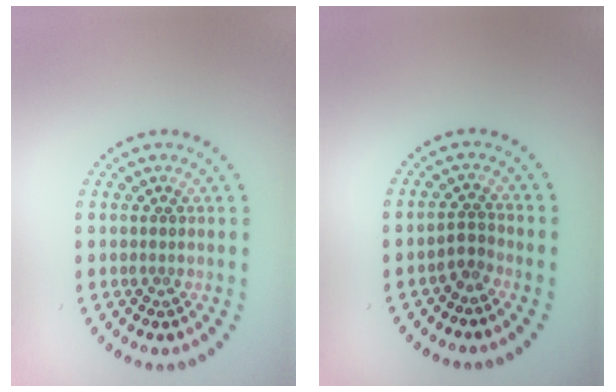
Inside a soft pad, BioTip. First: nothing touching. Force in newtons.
{"total": 1.4, "press": 1.0, "slide": 0.9}